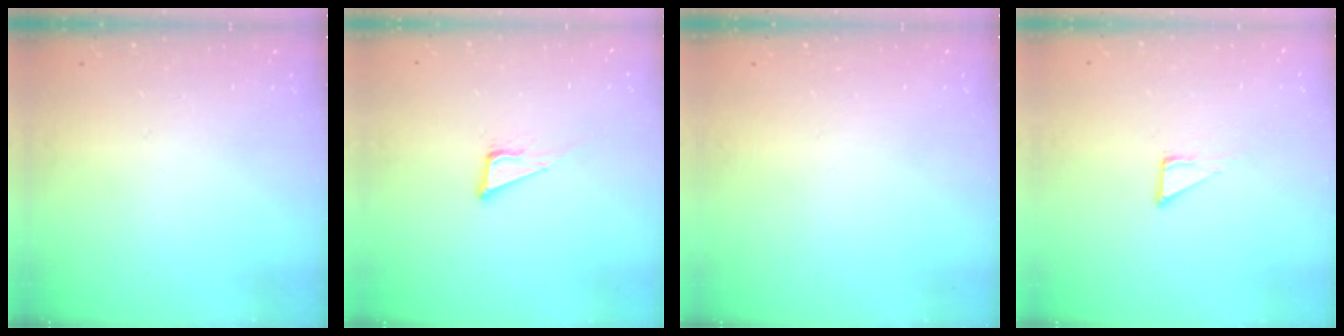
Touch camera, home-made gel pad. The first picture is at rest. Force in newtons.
{"total": 7.0, "press": 6.4, "slide": 2.8}
{"total": 0.0}
{"total": 5.1, "press": 5.0, "slide": 0.4}